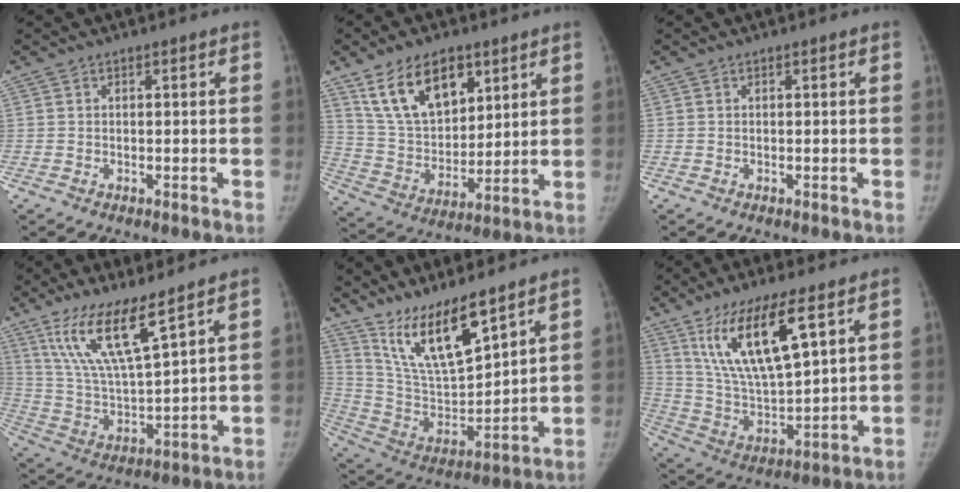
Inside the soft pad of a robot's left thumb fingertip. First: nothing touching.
{"total": 16.2, "force": [9.0, 9.3, 9.8], "torque": [-0.135, -0.039, 0.179]}
{"total": 0.0}
{"total": 13.8, "force": [9.0, 2.4, 10.3], "torque": [-0.195, -0.052, 0.190]}
{"total": 15.4, "force": [11.1, 4.0, 9.9], "torque": [-0.156, -0.066, 0.225]}
{"total": 17.4, "force": [8.8, 5.2, 14.1], "torque": [-0.252, -0.038, 0.176]}